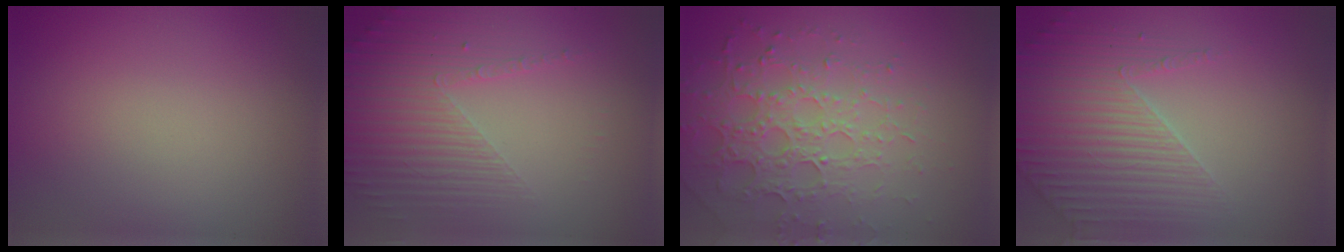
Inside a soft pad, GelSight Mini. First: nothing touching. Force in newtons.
{"total": 5.0, "press": 3.2, "slide": 3.8}
{"total": 5.2, "press": 4.3, "slide": 2.8}
{"total": 3.6, "press": 3.6, "slide": 0.7}